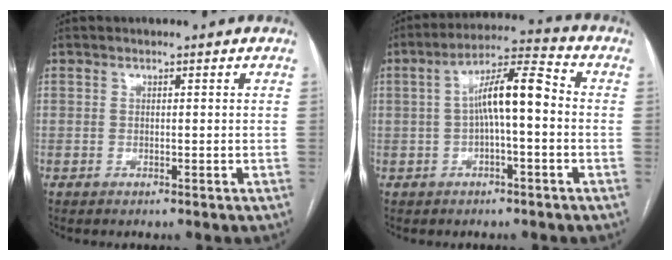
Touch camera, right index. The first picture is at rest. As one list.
[{"total": 8.9, "force": [-0.1, 1.7, 8.7], "torque": [-0.154, 0.031, -0.005]}]